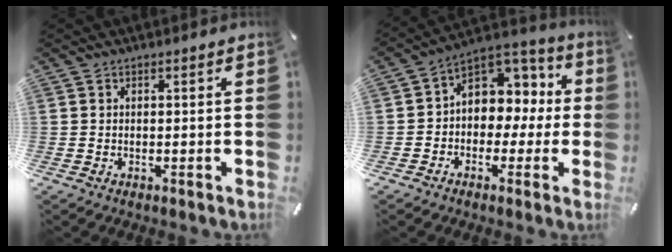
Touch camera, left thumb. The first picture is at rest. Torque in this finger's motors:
{"motor_torque": [1.87, 1.98, 1.00, 0.22, 0.08]}